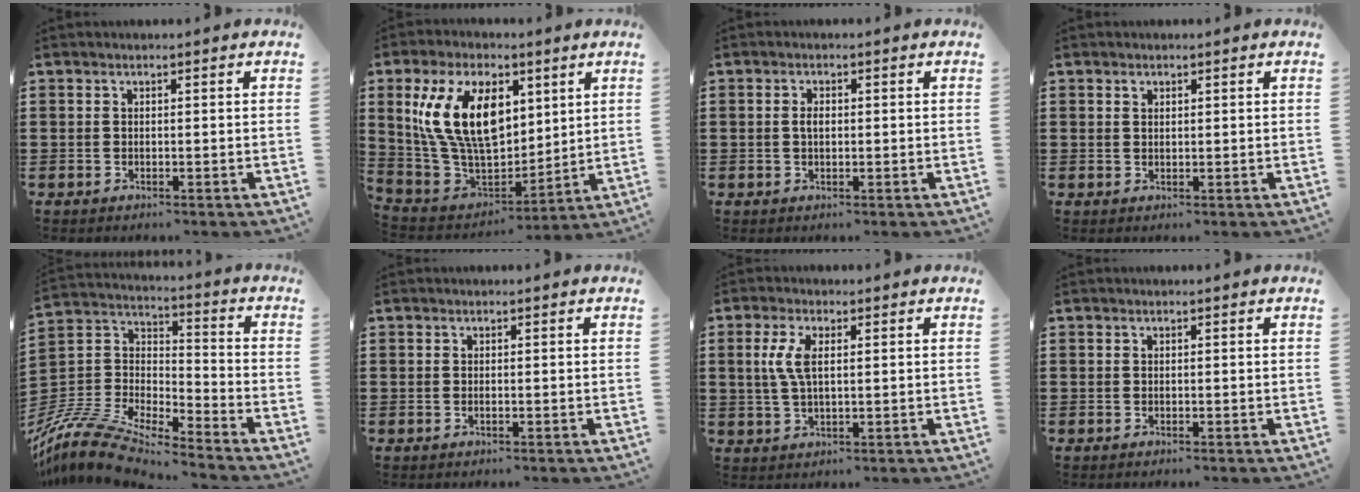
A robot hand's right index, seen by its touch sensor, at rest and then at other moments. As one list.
[{"total": 14.6, "force": [4.9, 8.5, 10.9], "torque": [-0.258, 0.014, 0.090]}, {"total": 1.7, "force": [0.1, 0.8, 1.5], "torque": [-0.030, 0.006, -0.001]}, {"total": 0.7, "force": [0.5, 0.5, 0.3], "torque": [-0.007, 0.003, 0.010]}, {"total": 10.8, "force": [-10.2, 1.7, 3.3], "torque": [-0.098, 0.001, -0.214]}, {"total": 0.0}, {"total": 4.8, "force": [1.1, 1.9, 4.3], "torque": [-0.103, 0.002, 0.012]}, {"total": 0.0}]